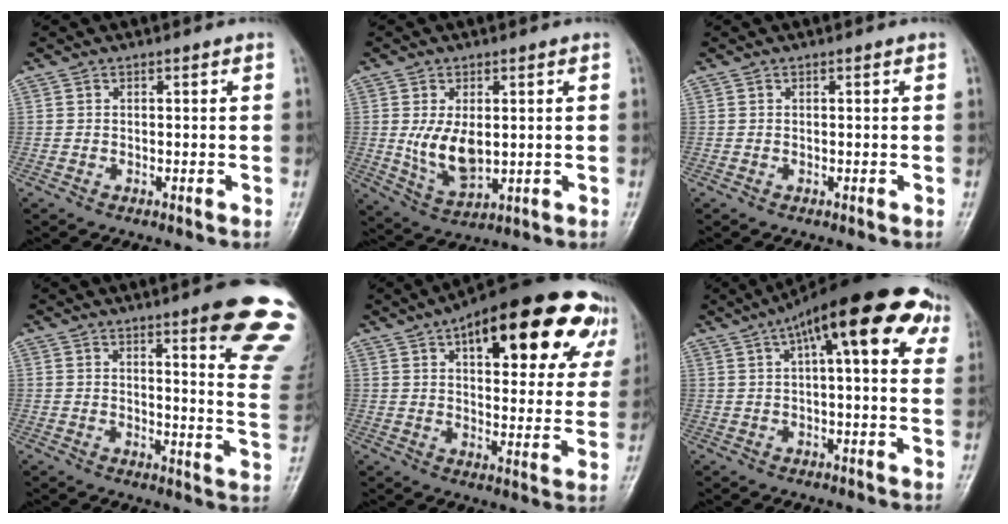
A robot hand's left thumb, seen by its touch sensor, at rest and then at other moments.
{"total": 8.3, "force": [0.4, 4.8, 6.7], "torque": [-0.111, -0.014, 0.021]}
{"total": 0.0}
{"total": 16.8, "force": [10.7, 2.2, 12.8], "torque": [-0.125, -0.062, 0.120]}
{"total": 25.8, "force": [12.7, 10.6, 19.7], "torque": [-0.235, -0.001, 0.172]}
{"total": 21.2, "force": [9.1, 6.9, 17.8], "torque": [-0.252, 0.032, 0.124]}